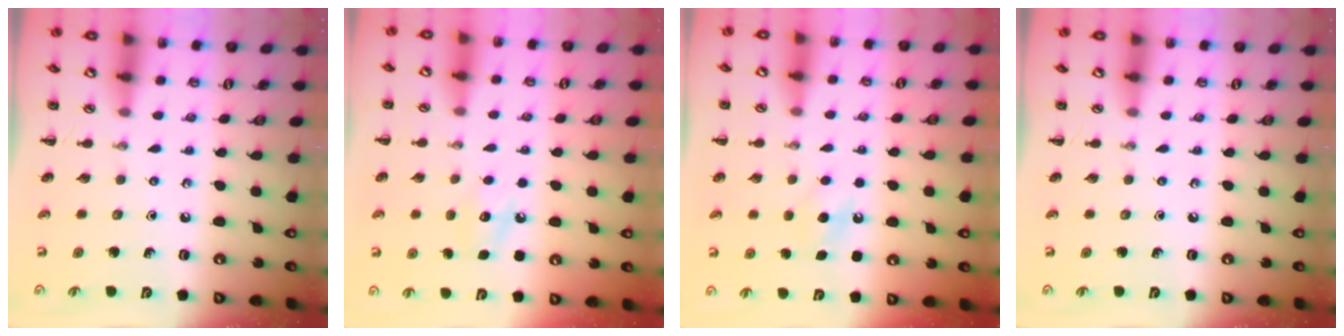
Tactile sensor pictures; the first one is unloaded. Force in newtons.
{"total": 7.8, "press": 7.6, "slide": 1.7}
{"total": 6.2, "press": 6.0, "slide": 1.6}
{"total": 0.0}